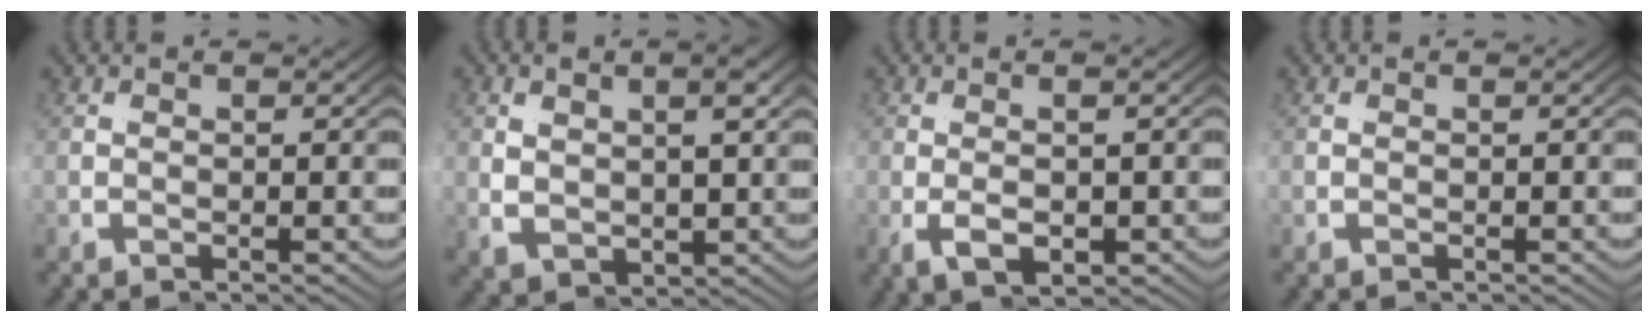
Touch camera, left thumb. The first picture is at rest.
{"total": 1.8, "force": [-0.1, 0.3, 1.8], "torque": [-0.026, 0.000, 0.001]}
{"total": 2.5, "force": [-0.4, -0.4, 2.4], "torque": [-0.034, 0.014, -0.014]}
{"total": 0.0}